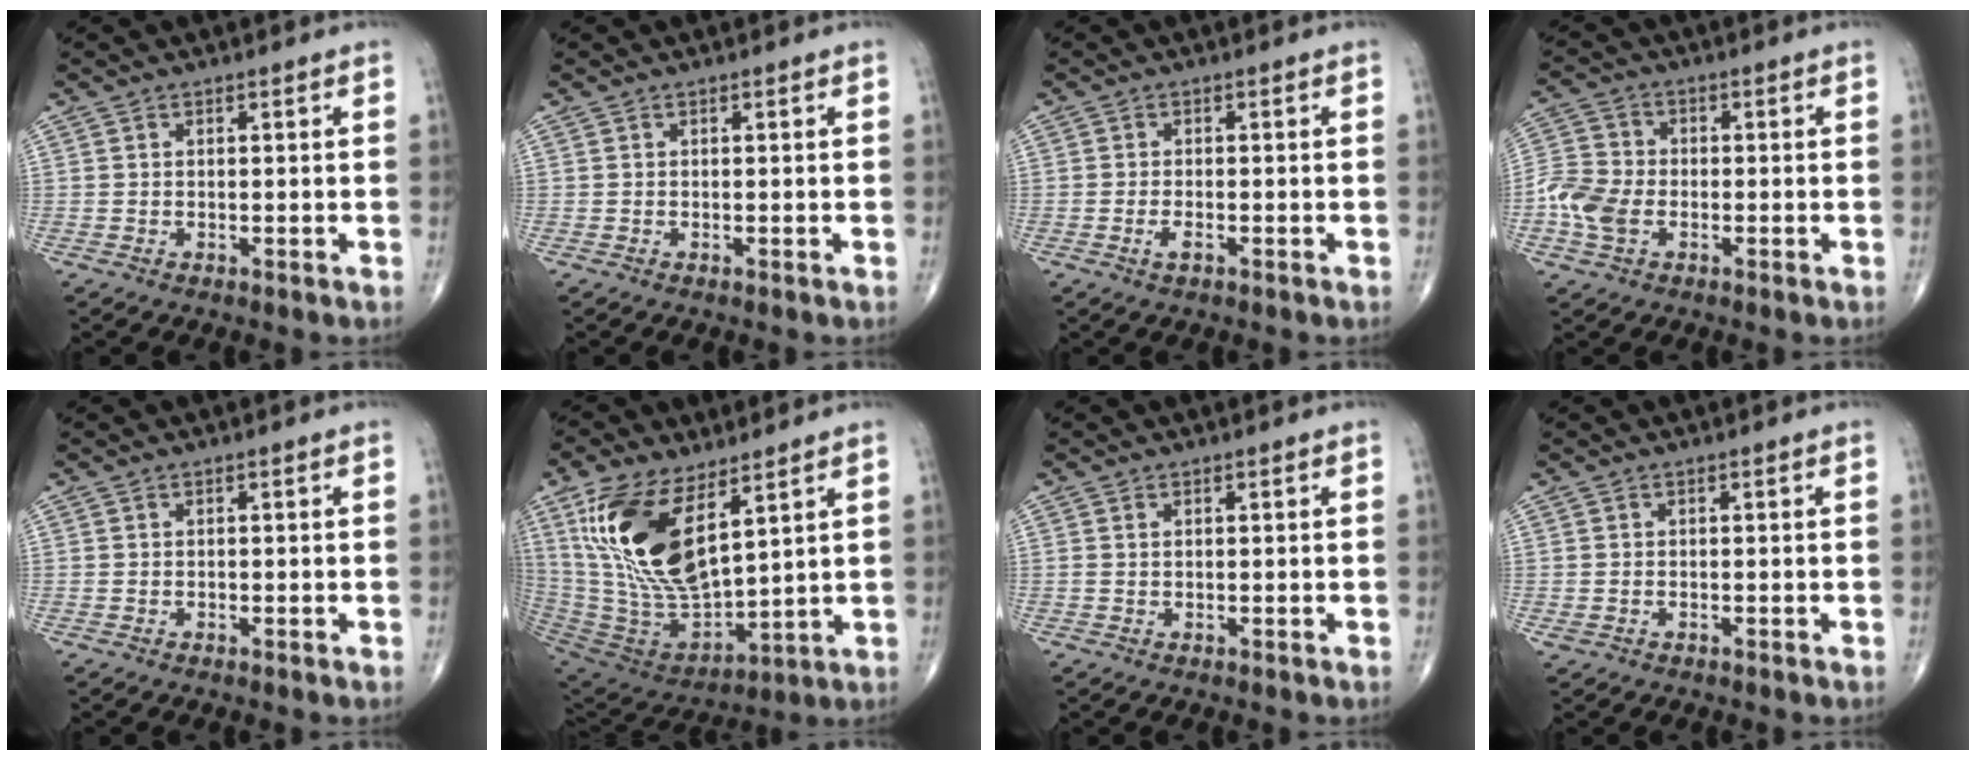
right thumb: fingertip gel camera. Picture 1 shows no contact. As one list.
[{"total": 0.0}, {"total": 1.9, "force": [-0.9, 0.8, 1.5], "torque": [-0.031, 0.002, -0.017]}, {"total": 7.6, "force": [-2.3, 5.3, 4.9], "torque": [-0.105, 0.010, -0.053]}, {"total": 0.0}, {"total": 21.7, "force": [8.7, 10.0, 17.2], "torque": [-0.334, -0.043, 0.179]}, {"total": 0.6, "force": [0.2, 0.3, 0.5], "torque": [-0.013, 0.002, 0.005]}, {"total": 1.0, "force": [-0.3, 0.8, 0.5], "torque": [-0.017, 0.002, -0.002]}]